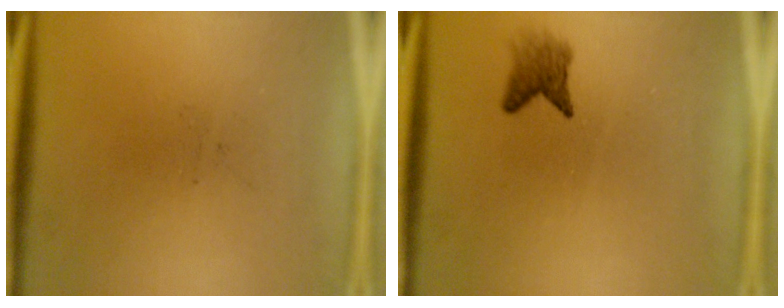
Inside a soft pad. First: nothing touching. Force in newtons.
{"total": 2.4}